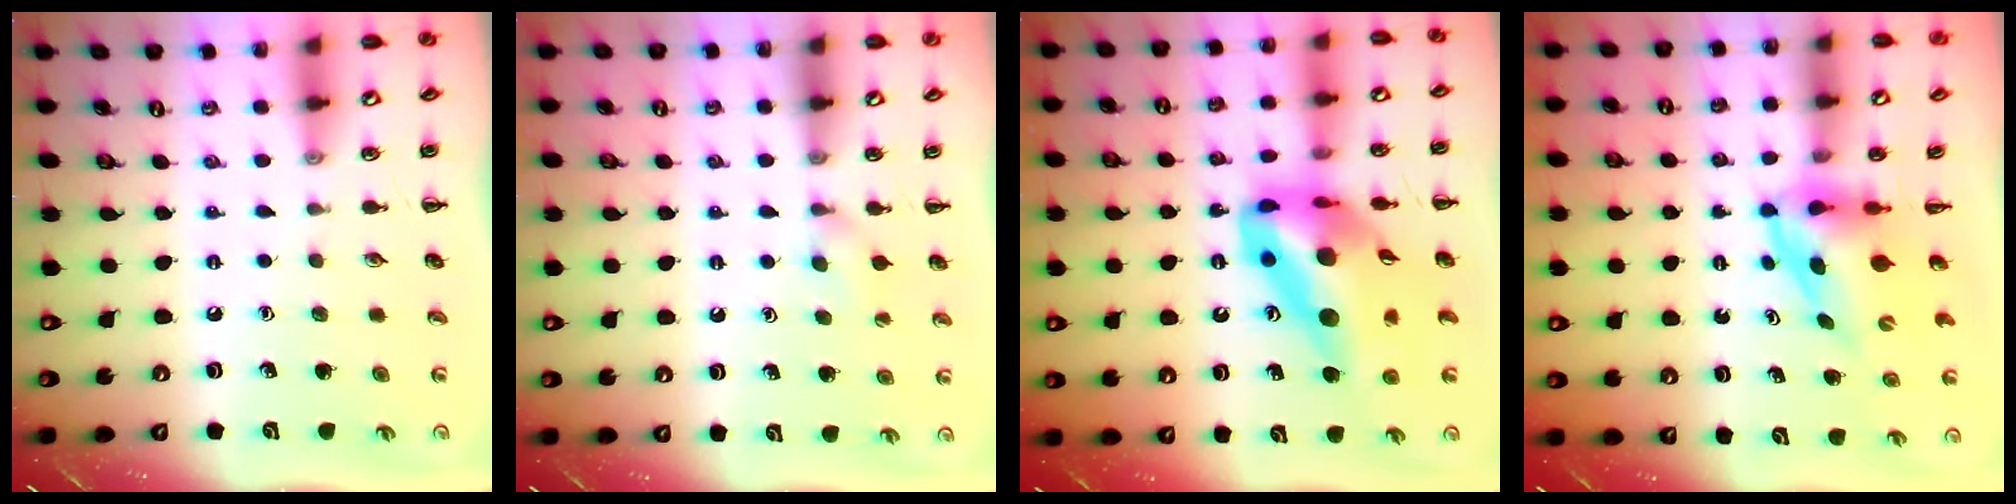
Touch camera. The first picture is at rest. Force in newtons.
{"total": 4.4, "press": 4.1, "slide": 1.5}
{"total": 18.9, "press": 18.0, "slide": 5.8}
{"total": 3.9, "press": 3.8, "slide": 0.7}